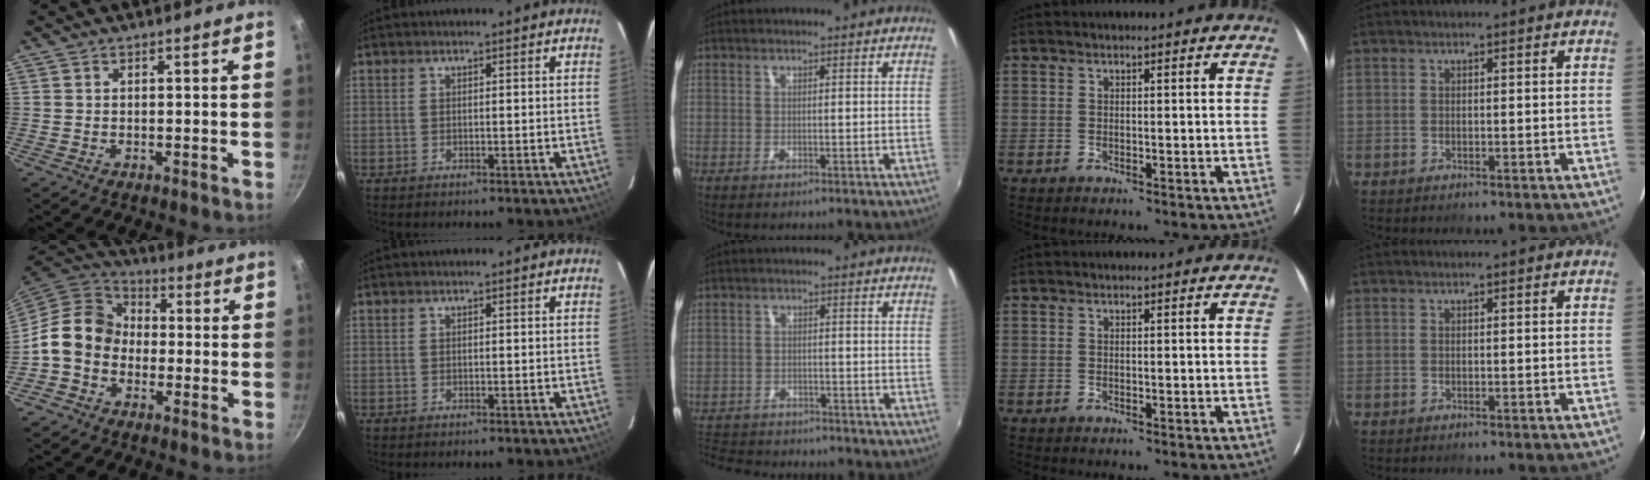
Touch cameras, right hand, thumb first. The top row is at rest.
{"thumb": {"total": 11.1, "force": [-2.1, 9.0, 6.1], "torque": [-0.078, 0.039, -0.063]}, "middle": {"total": 8.3, "force": [-7.1, 3.9, 1.8], "torque": [-0.063, 0.013, -0.117]}}